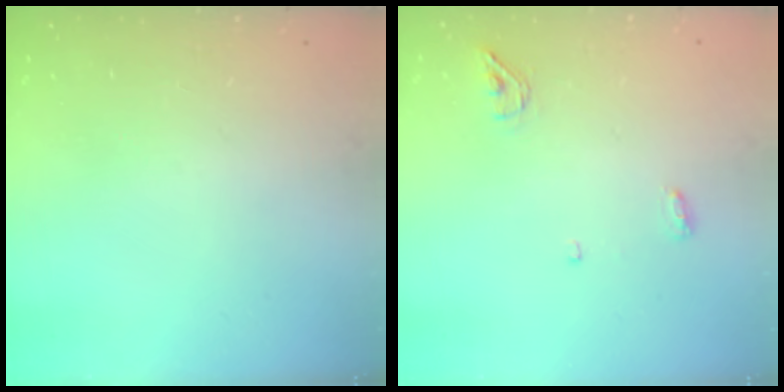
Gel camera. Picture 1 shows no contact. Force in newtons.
{"total": 6.3, "press": 5.0, "slide": 3.9}